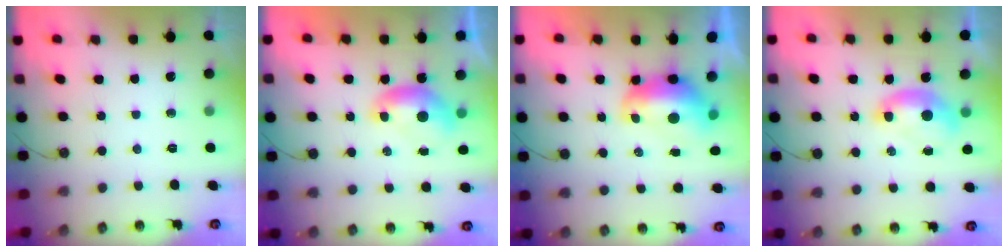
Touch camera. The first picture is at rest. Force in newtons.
{"total": 0.0}
{"total": 2.7, "press": 2.5, "slide": 1.1}
{"total": 1.3, "press": 1.2, "slide": 0.5}